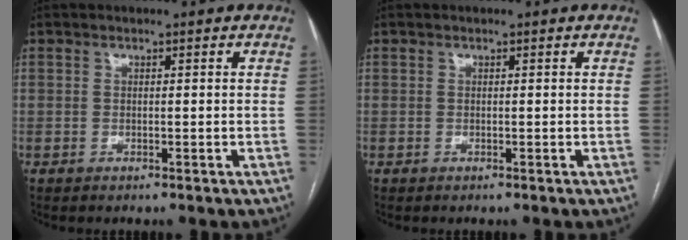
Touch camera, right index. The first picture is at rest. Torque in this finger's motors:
{"motor_torque": [0.00, 0.00, 0.00, 0.00]}